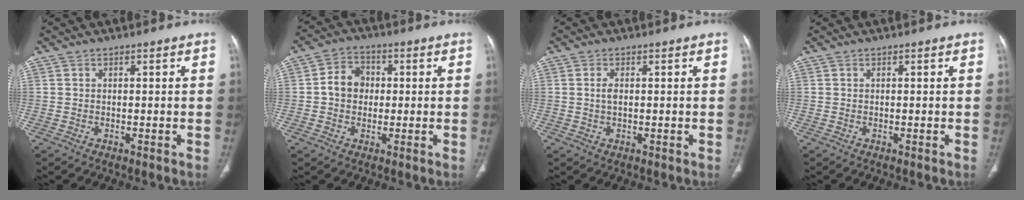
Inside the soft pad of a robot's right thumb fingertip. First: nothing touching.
{"total": 8.1, "force": [0.2, 6.9, 4.2], "torque": [-0.048, 0.019, -0.006]}
{"total": 1.8, "force": [0.1, 0.9, 1.6], "torque": [-0.034, 0.000, 0.003]}
{"total": 0.0}